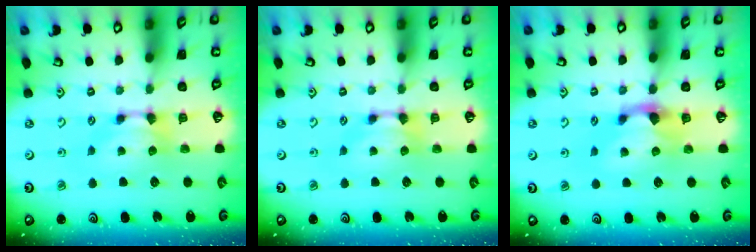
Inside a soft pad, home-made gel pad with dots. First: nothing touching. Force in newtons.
{"total": 0.0}
{"total": 1.7, "press": 1.3, "slide": 1.1}